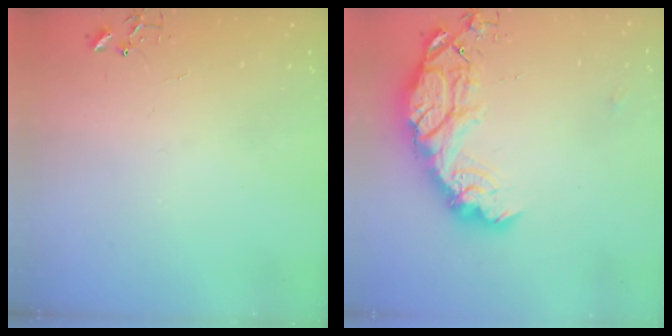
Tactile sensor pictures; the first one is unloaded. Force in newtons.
{"total": 19.2, "press": 19.1, "slide": 1.5}